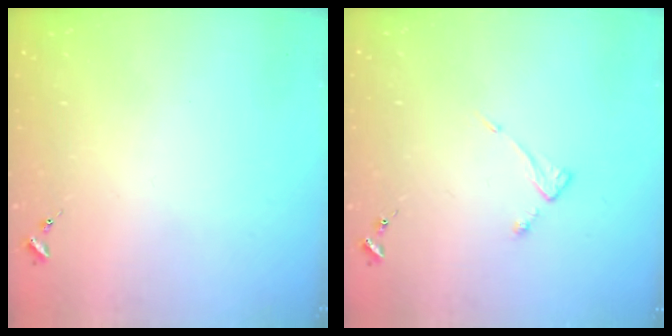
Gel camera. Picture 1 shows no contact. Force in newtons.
{"total": 3.9, "press": 3.9, "slide": 0.5}